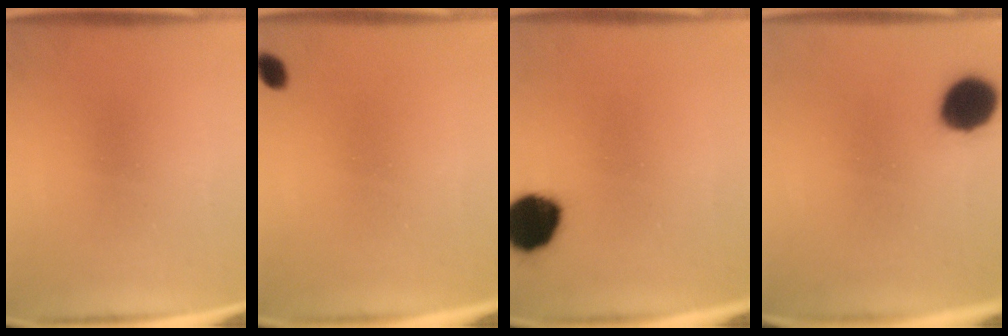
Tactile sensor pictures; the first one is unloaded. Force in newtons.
{"total": 1.8}
{"total": 11.9}
{"total": 10.5}